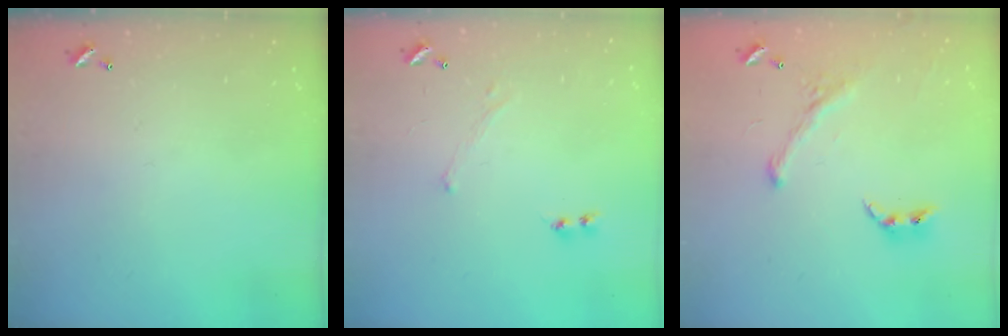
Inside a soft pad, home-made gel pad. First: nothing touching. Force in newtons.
{"total": 0.7, "press": 0.7, "slide": 0.3}
{"total": 1.6, "press": 1.1, "slide": 1.2}